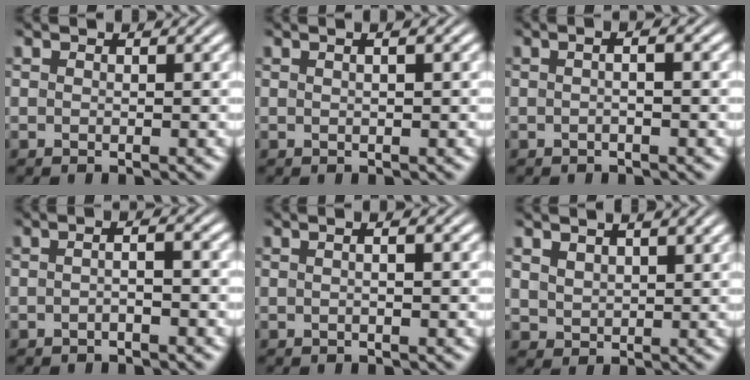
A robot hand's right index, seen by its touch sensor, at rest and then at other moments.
{"total": 1.1, "force": [0.2, -0.1, 1.1], "torque": [-0.008, 0.007, 0.002]}
{"total": 1.8, "force": [-0.2, 0.3, 1.7], "torque": [-0.020, 0.011, -0.010]}
{"total": 1.8, "force": [-0.8, 0.3, 1.5], "torque": [-0.018, 0.005, -0.019]}
{"total": 1.4, "force": [0.0, 0.1, 1.4], "torque": [-0.016, 0.007, -0.003]}
{"total": 1.9, "force": [1.5, 1.0, 0.5], "torque": [-0.009, -0.004, 0.041]}